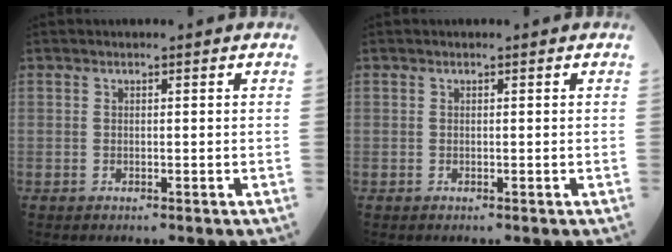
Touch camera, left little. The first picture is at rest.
{"total": 0.0}